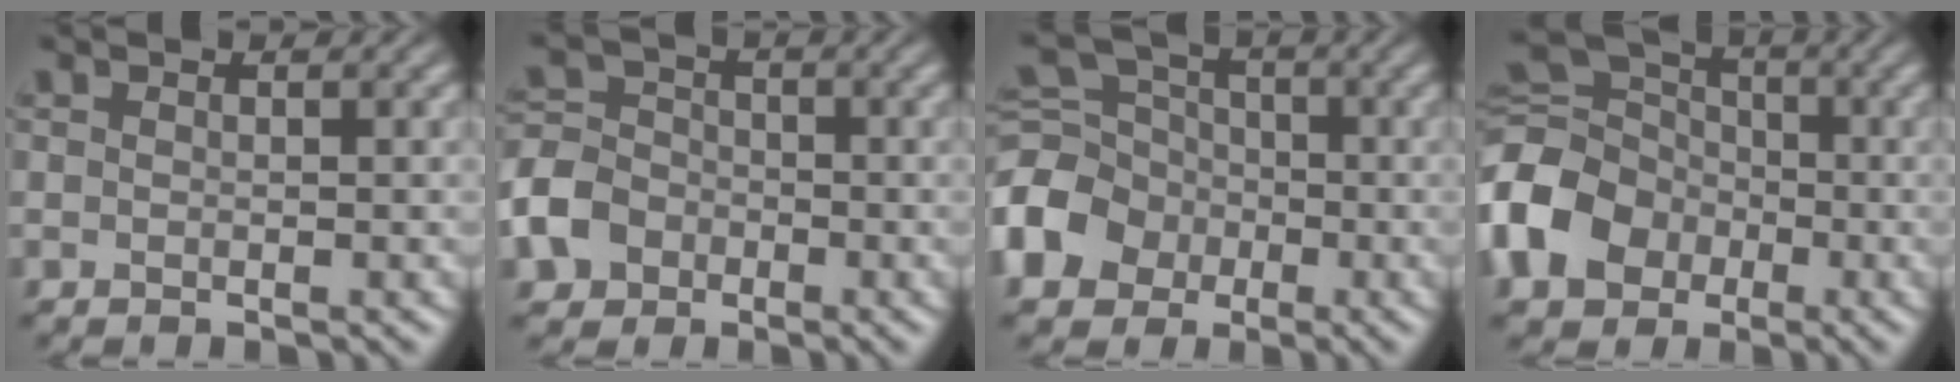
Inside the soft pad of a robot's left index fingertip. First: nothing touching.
{"total": 5.9, "force": [-2.8, 4.8, 2.1], "torque": [-0.038, -0.008, -0.065]}
{"total": 7.3, "force": [-2.6, 5.9, 3.3], "torque": [-0.085, 0.005, -0.072]}
{"total": 10.2, "force": [-2.7, 8.1, 5.6], "torque": [-0.146, -0.003, -0.072]}